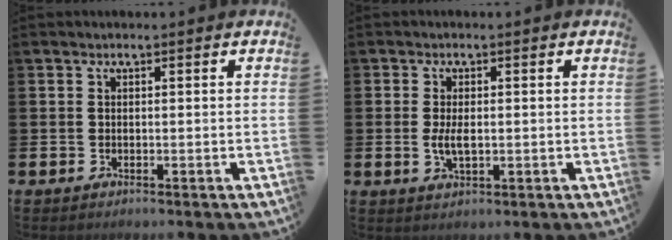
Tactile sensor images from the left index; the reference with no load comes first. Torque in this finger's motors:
{"motor_torque": [0.74, 0.04, 0.37, 0.13]}